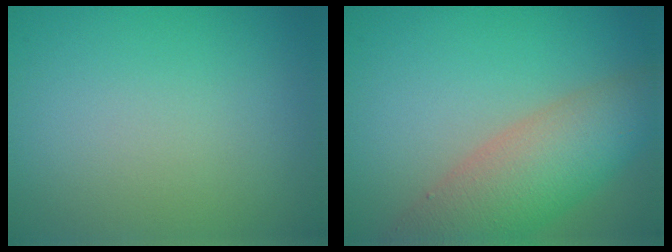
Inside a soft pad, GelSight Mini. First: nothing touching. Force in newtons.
{"total": 7.4, "press": 7.4, "slide": 0.3}